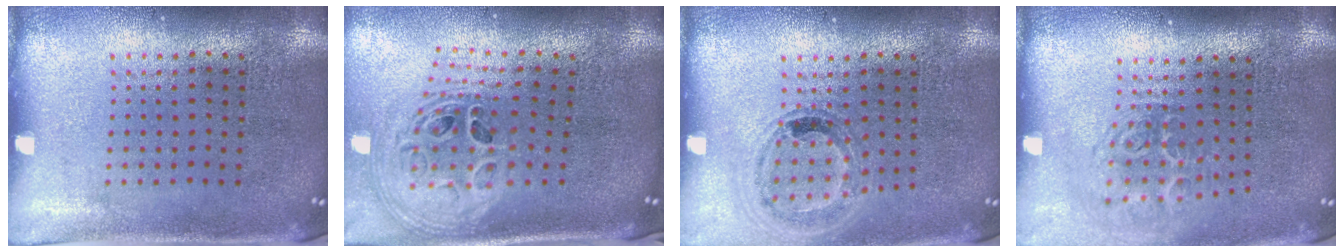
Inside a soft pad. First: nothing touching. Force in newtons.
{"total": 2.3, "press": 1.7, "slide": 1.6}
{"total": 0.9, "press": 0.9, "slide": 0.1}
{"total": 1.8, "press": 1.2, "slide": 1.4}